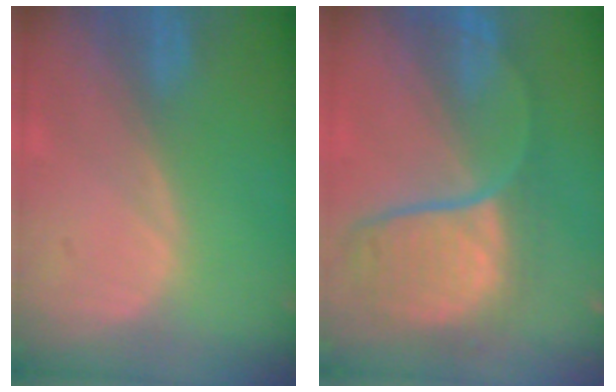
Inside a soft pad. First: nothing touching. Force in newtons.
{"total": 10.0, "press": 9.3, "slide": 3.7}